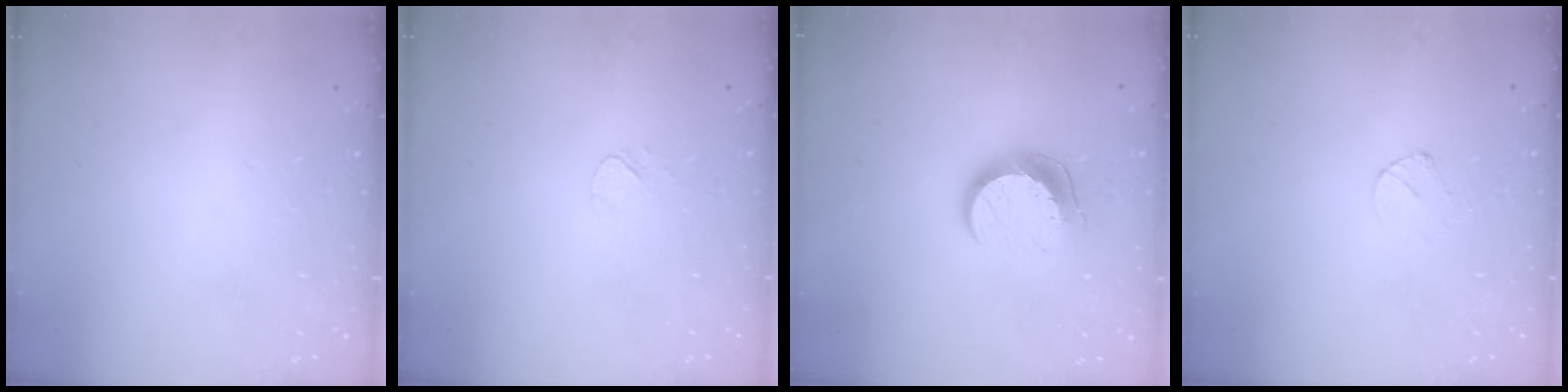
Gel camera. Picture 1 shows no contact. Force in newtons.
{"total": 3.5, "press": 3.5, "slide": 0.5}
{"total": 10.7, "press": 10.7, "slide": 0.3}
{"total": 3.0, "press": 3.0, "slide": 0.3}